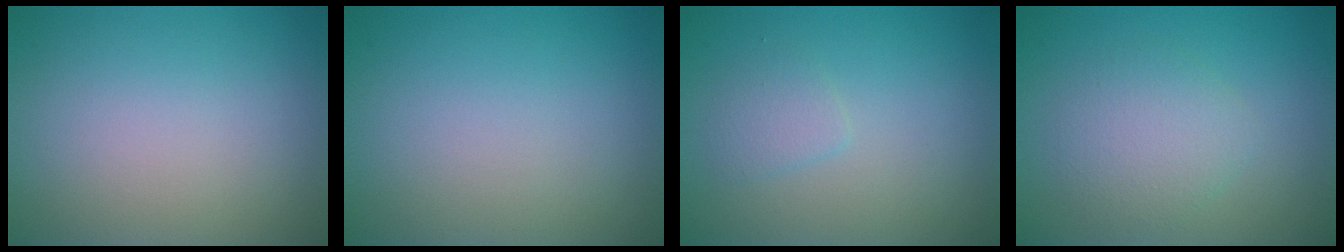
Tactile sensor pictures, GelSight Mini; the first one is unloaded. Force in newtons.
{"total": 0.0}
{"total": 1.4, "press": 1.4, "slide": 0.1}
{"total": 3.0, "press": 3.0, "slide": 0.1}